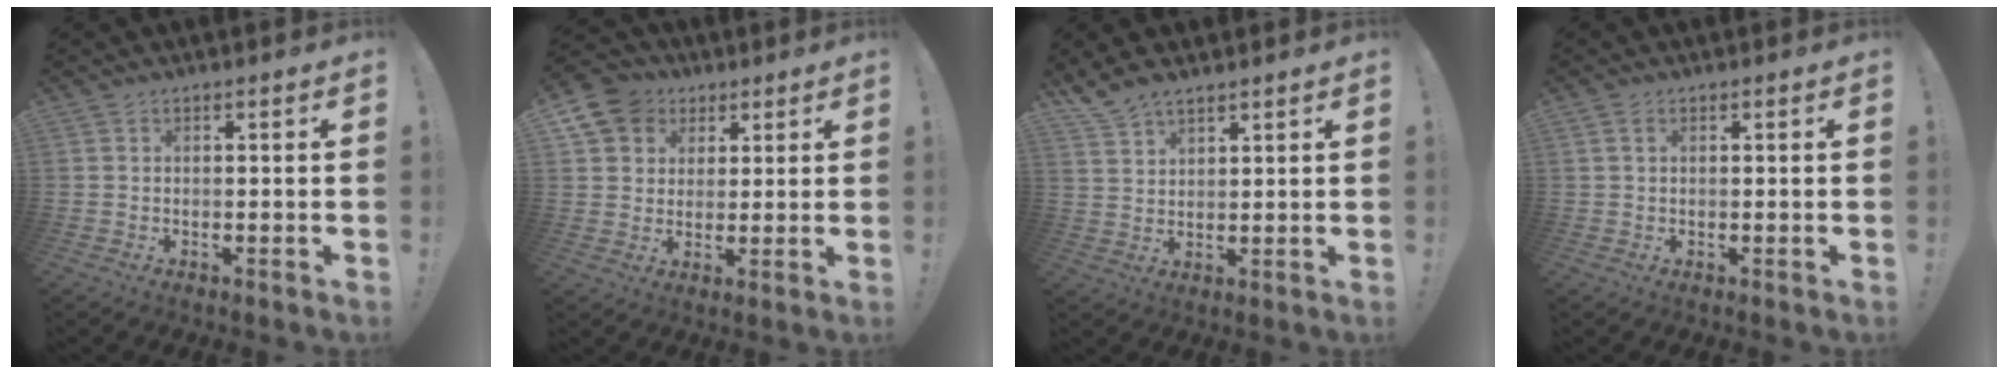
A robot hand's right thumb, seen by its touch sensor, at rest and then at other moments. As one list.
[{"total": 9.7, "force": [4.0, 8.4, 2.9], "torque": [-0.042, -0.018, 0.081]}, {"total": 5.5, "force": [4.7, 2.0, 2.0], "torque": [-0.050, -0.022, 0.093]}, {"total": 1.3, "force": [0.5, 0.8, 1.0], "torque": [-0.015, 0.002, 0.007]}]